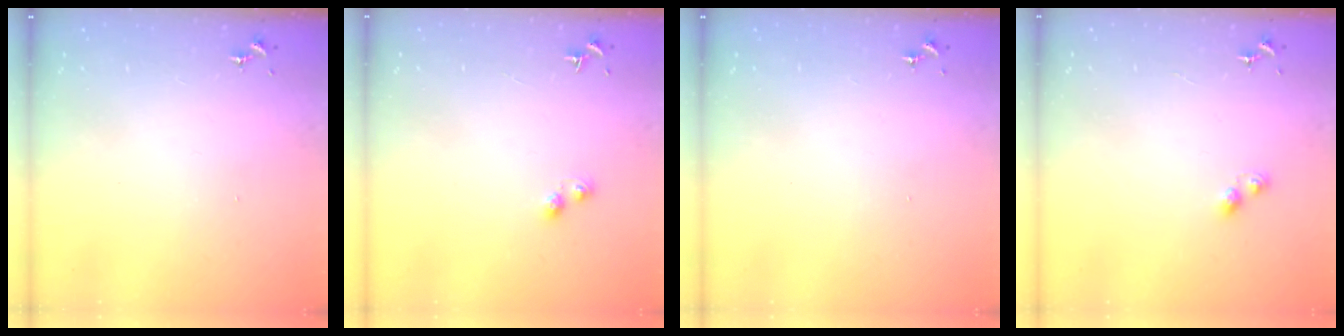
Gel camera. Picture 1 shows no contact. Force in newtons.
{"total": 4.1, "press": 4.0, "slide": 0.6}
{"total": 0.0}
{"total": 3.8, "press": 3.8, "slide": 0.4}